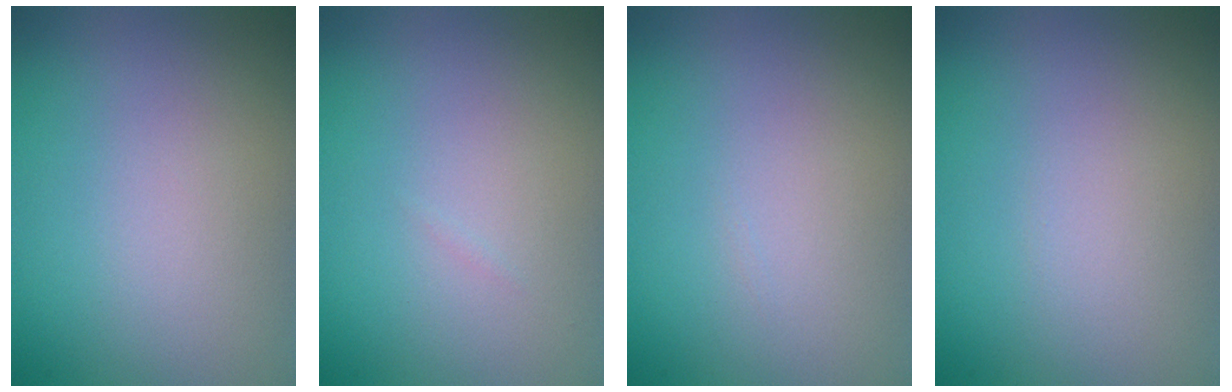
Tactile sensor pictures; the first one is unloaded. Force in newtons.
{"total": 0.0}
{"total": 0.0}
{"total": 0.0}